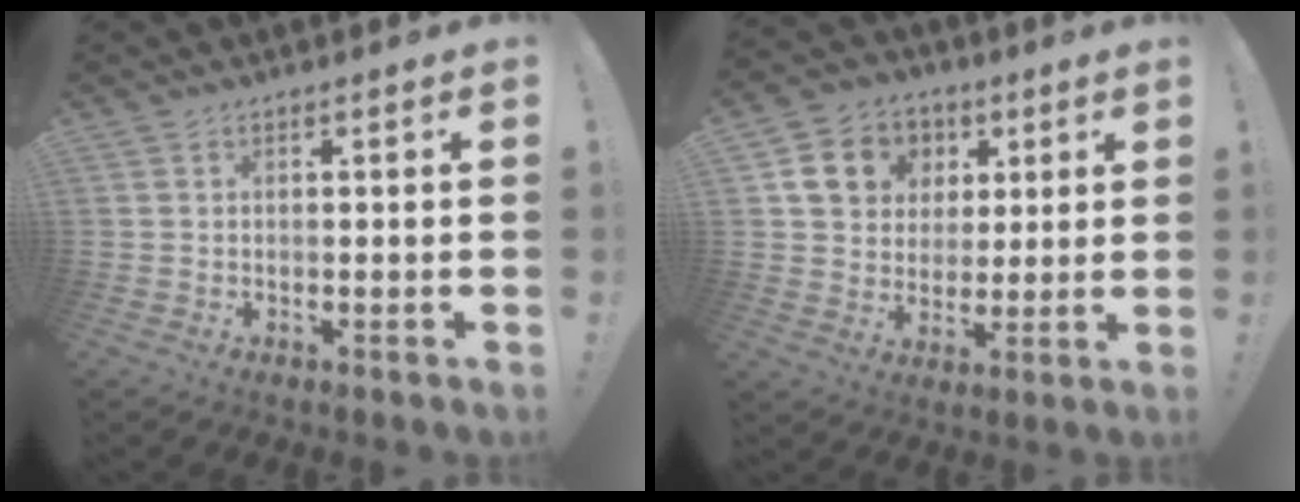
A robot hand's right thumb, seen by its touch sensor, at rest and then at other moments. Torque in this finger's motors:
{"motor_torque": [0.74, 0.74, 0.13, 0.09, 0.03]}